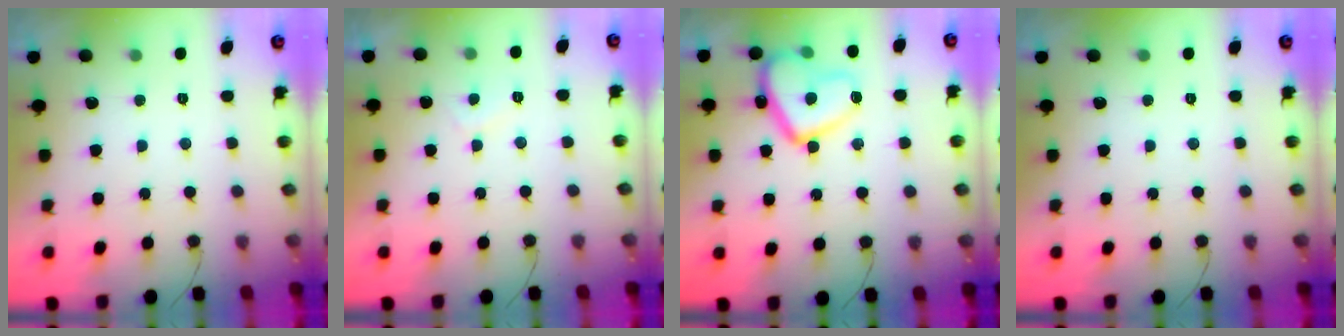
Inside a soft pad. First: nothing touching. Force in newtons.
{"total": 2.0, "press": 1.9, "slide": 0.6}
{"total": 14.7, "press": 14.6, "slide": 1.4}
{"total": 0.0}